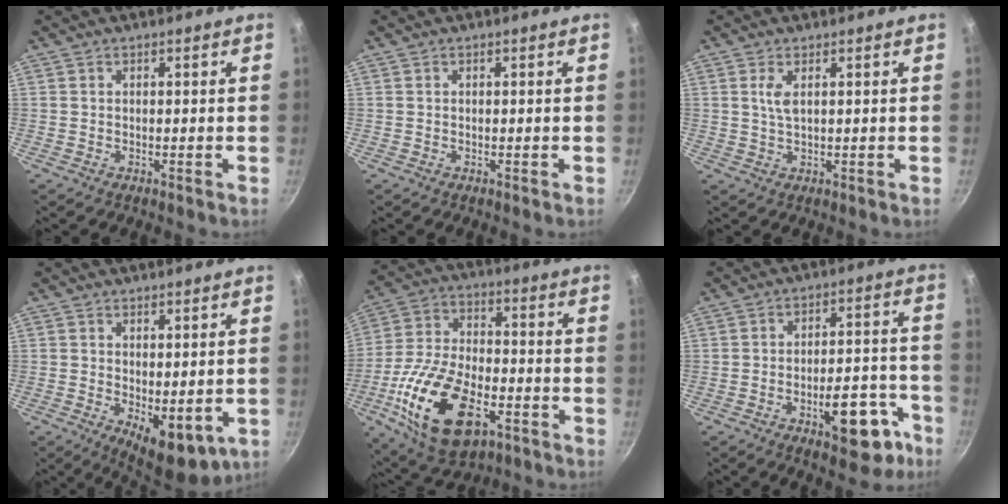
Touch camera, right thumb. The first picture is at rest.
{"total": 0.0}
{"total": 2.6, "force": [0.9, 0.9, 2.3], "torque": [-0.048, -0.005, 0.019]}
{"total": 8.8, "force": [-1.1, 4.4, 7.5], "torque": [-0.087, -0.015, -0.003]}
{"total": 21.2, "force": [-8.0, 11.4, 16.0], "torque": [-0.302, 0.021, -0.142]}
{"total": 13.8, "force": [-6.9, 6.2, 10.3], "torque": [-0.089, 0.055, -0.088]}